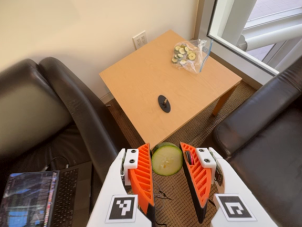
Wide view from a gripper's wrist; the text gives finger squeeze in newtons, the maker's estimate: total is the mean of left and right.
{"total": 8.4, "left": 8.3, "right": 8.5}